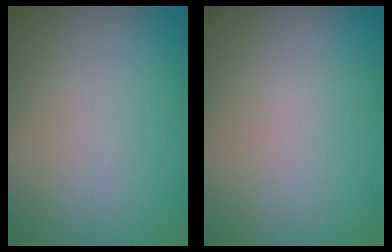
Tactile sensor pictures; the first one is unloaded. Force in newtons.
{"total": 0.0}